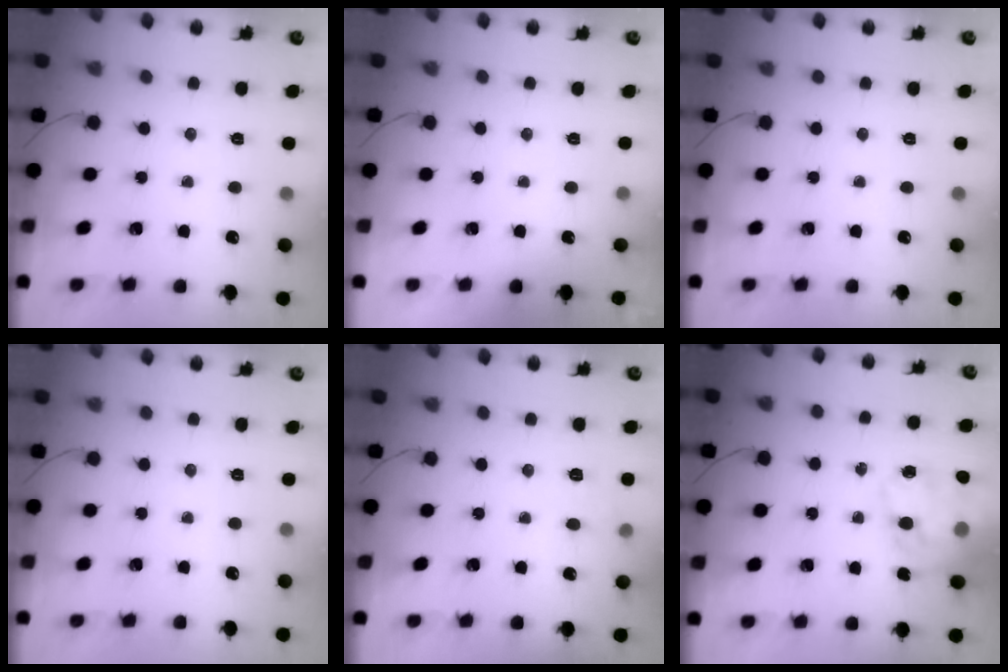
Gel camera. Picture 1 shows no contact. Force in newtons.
{"total": 1.6, "press": 1.6, "slide": 0.2}
{"total": 0.0}
{"total": 0.0}
{"total": 4.9, "press": 4.7, "slide": 1.4}
{"total": 17.3, "press": 16.9, "slide": 3.9}